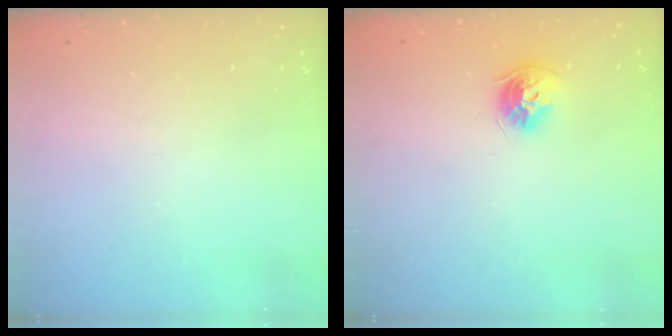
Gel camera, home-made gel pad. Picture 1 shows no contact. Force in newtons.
{"total": 8.9, "press": 8.8, "slide": 1.2}